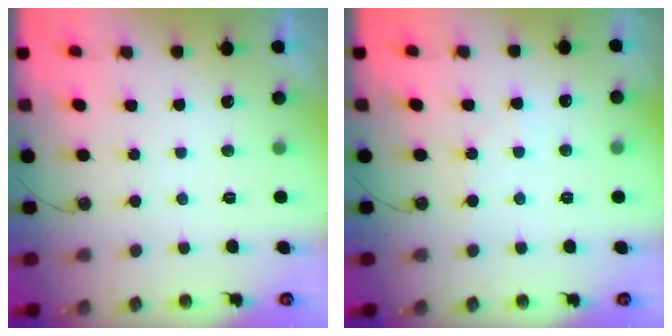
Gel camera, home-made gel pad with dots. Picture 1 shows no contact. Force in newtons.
{"total": 3.0, "press": 2.9, "slide": 0.5}